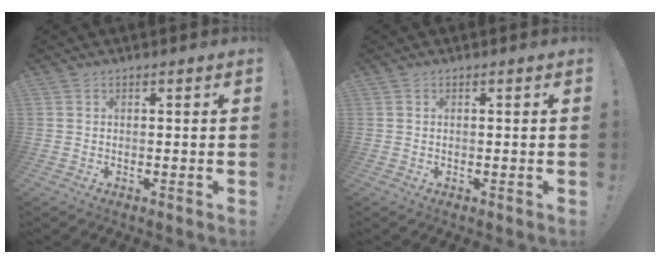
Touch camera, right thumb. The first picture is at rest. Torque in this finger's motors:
{"motor_torque": [-0.11, 0.04, -0.06, 0.14, -0.01]}